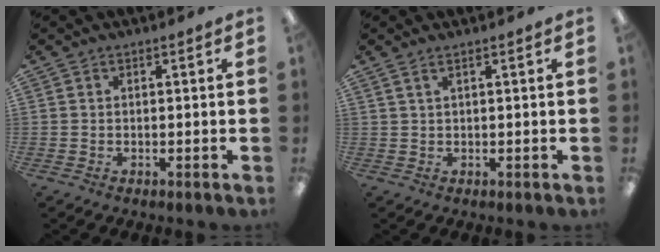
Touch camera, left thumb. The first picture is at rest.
{"total": 1.6, "force": [0.8, 0.3, 1.3], "torque": [-0.028, 0.000, 0.015]}